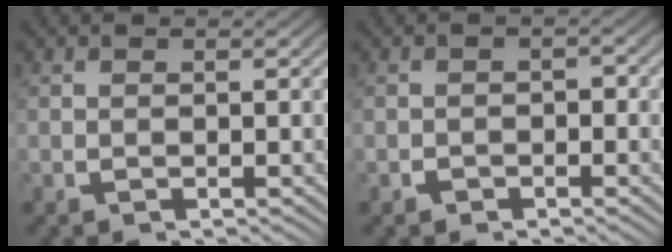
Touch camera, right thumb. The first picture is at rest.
{"total": 1.1, "force": [-0.7, 0.7, 0.3], "torque": [-0.002, -0.007, -0.012]}